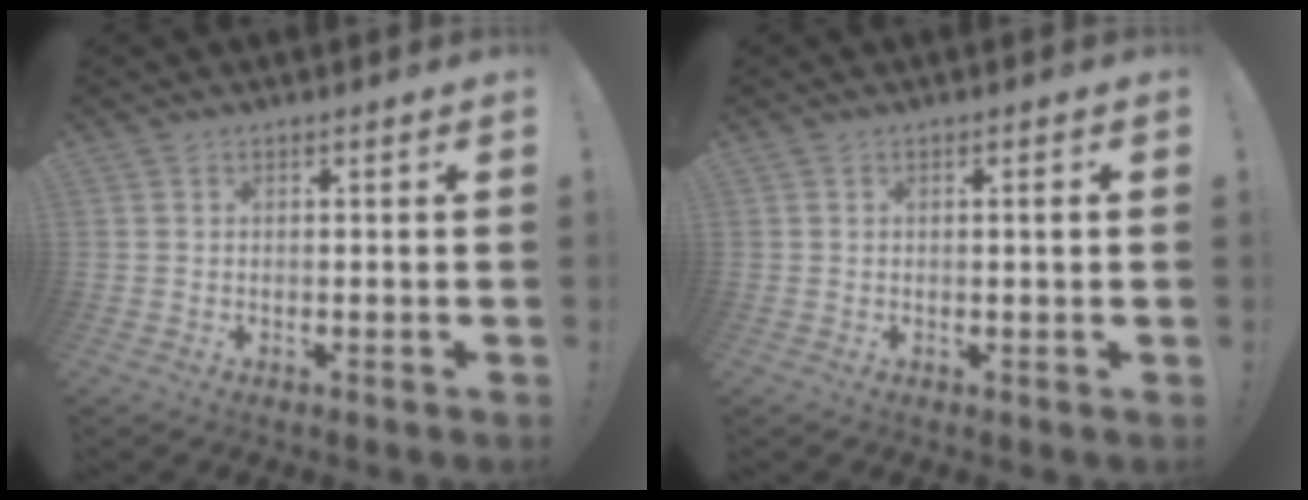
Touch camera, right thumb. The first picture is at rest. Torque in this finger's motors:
{"motor_torque": [0.12, -0.02, 0.20, 0.20, 0.03]}